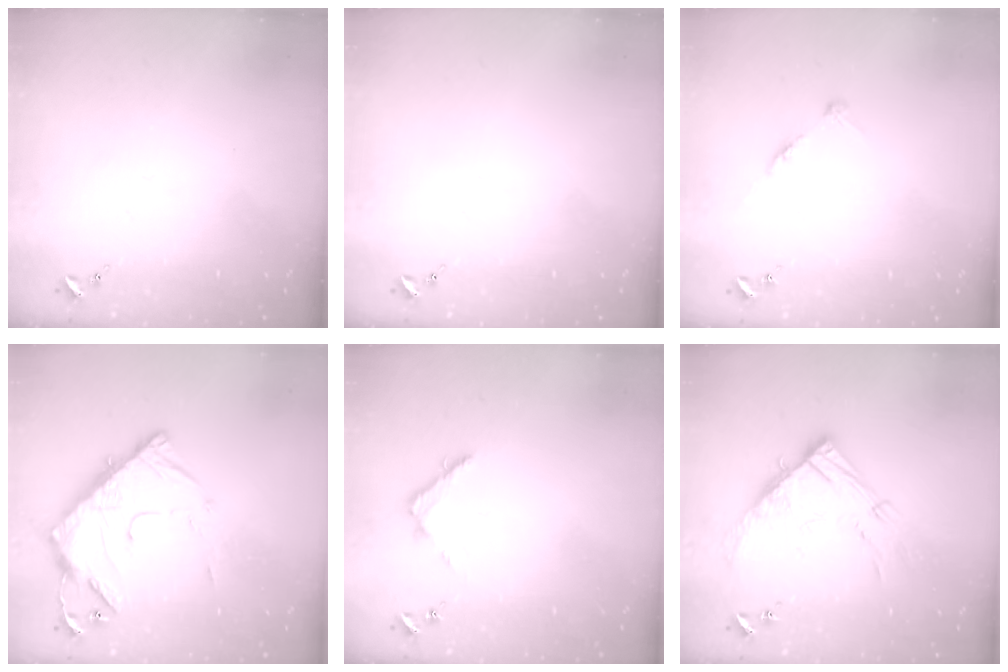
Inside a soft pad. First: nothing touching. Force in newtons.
{"total": 0.0}
{"total": 5.8, "press": 5.8, "slide": 0.6}
{"total": 16.8, "press": 16.7, "slide": 1.2}
{"total": 3.6, "press": 3.6, "slide": 0.3}
{"total": 15.1, "press": 15.1, "slide": 1.5}